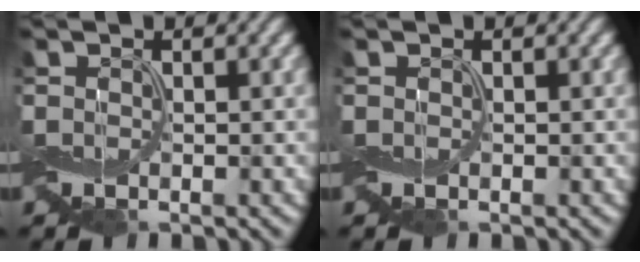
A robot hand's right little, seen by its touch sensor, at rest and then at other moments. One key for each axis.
{"total": 0.0}